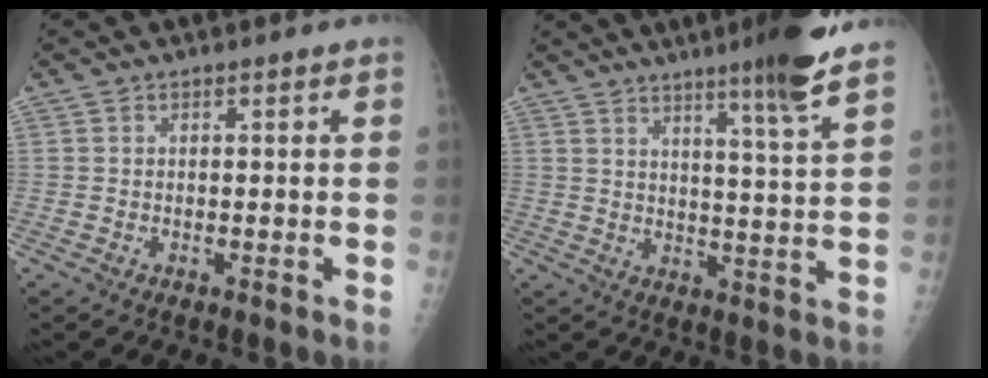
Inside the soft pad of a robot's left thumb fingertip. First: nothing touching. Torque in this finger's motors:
{"motor_torque": [1.55, 0.31, 0.99, -0.80, 0.05]}